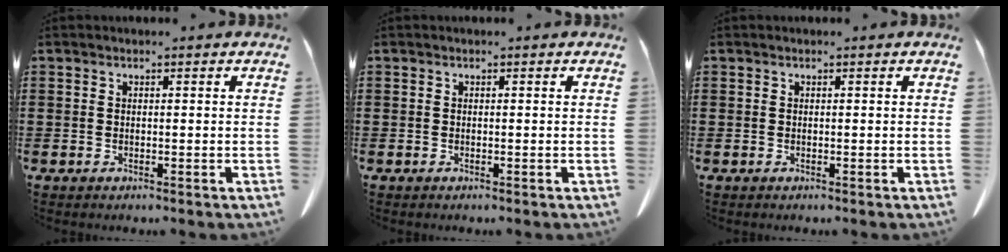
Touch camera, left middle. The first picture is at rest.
{"total": 0.0}
{"total": 0.0}